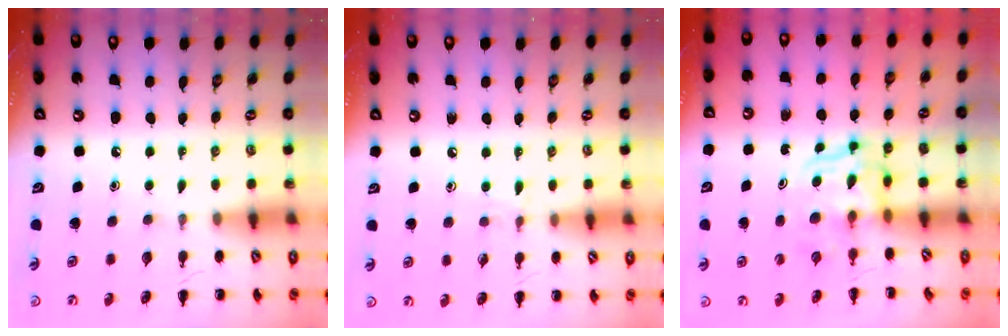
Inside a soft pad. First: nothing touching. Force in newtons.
{"total": 5.2, "press": 4.8, "slide": 2.0}
{"total": 3.6, "press": 3.6, "slide": 0.2}